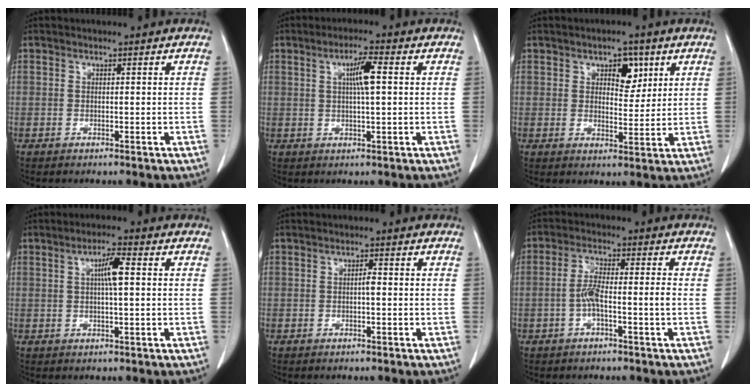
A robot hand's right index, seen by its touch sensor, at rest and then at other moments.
{"total": 4.6, "force": [1.0, 0.3, 4.4], "torque": [-0.078, 0.004, 0.017]}
{"total": 5.1, "force": [2.5, 2.6, 3.7], "torque": [-0.050, 0.004, 0.038]}
{"total": 4.2, "force": [0.8, 0.3, 4.1], "torque": [-0.072, 0.004, 0.012]}
{"total": 1.0, "force": [-0.1, 0.2, 1.0], "torque": [-0.016, 0.002, -0.002]}
{"total": 4.9, "force": [-1.4, 0.4, 4.7], "torque": [-0.096, 0.012, -0.024]}